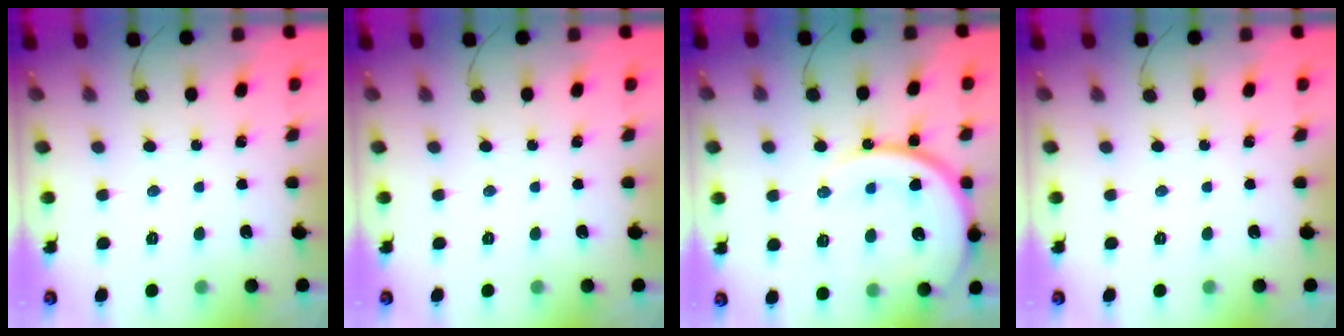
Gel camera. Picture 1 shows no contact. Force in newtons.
{"total": 0.0}
{"total": 18.2, "press": 18.1, "slide": 2.0}
{"total": 0.0}